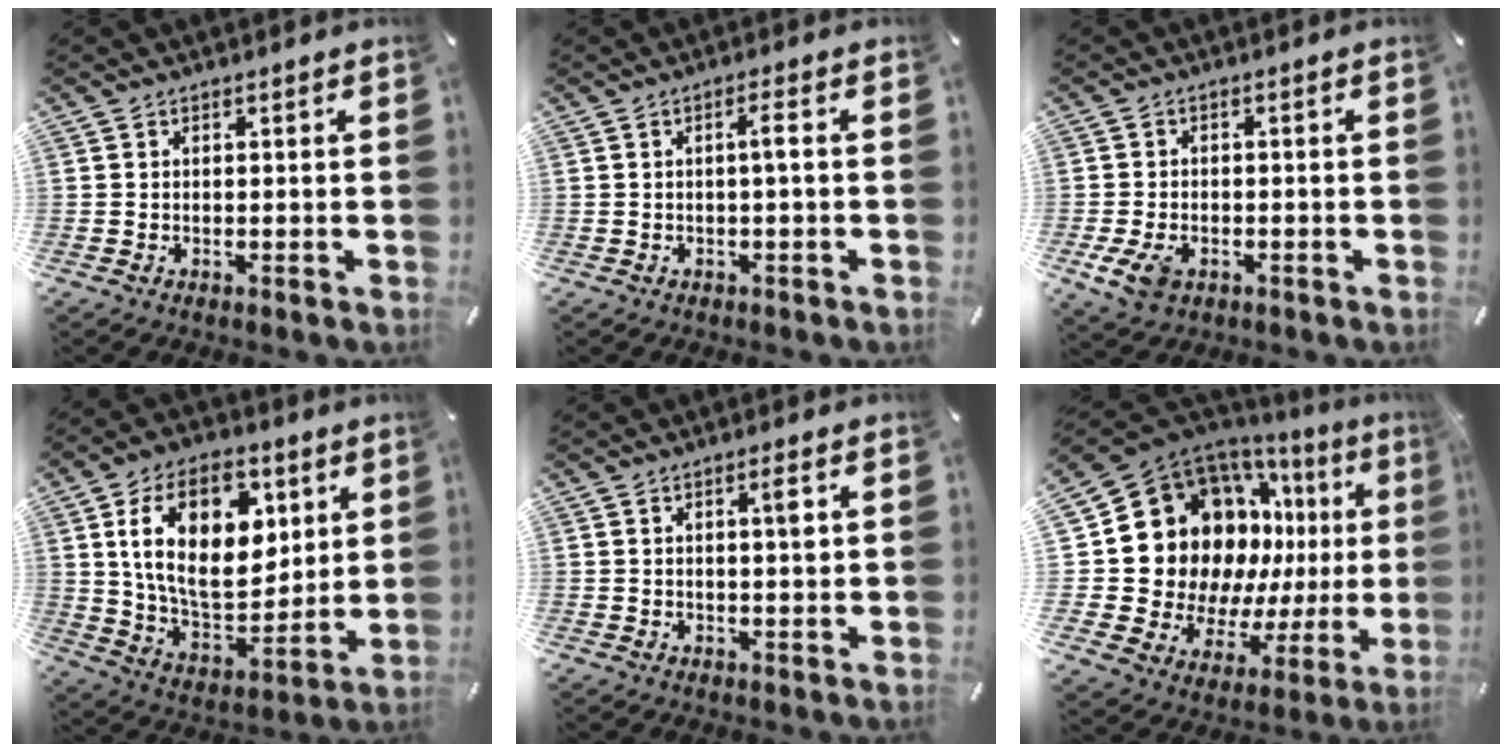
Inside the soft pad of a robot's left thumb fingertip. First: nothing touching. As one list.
[{"total": 3.0, "force": [0.1, 0.3, 3.0], "torque": [-0.057, 0.004, -0.003]}, {"total": 5.5, "force": [-2.1, 3.9, 3.3], "torque": [-0.079, -0.001, -0.044]}, {"total": 21.5, "force": [7.1, 13.4, 15.2], "torque": [-0.266, -0.023, 0.120]}, {"total": 3.1, "force": [0.8, 0.4, 2.9], "torque": [-0.042, -0.006, 0.008]}, {"total": 20.6, "force": [6.6, 15.8, 11.4], "torque": [-0.175, -0.083, 0.155]}]